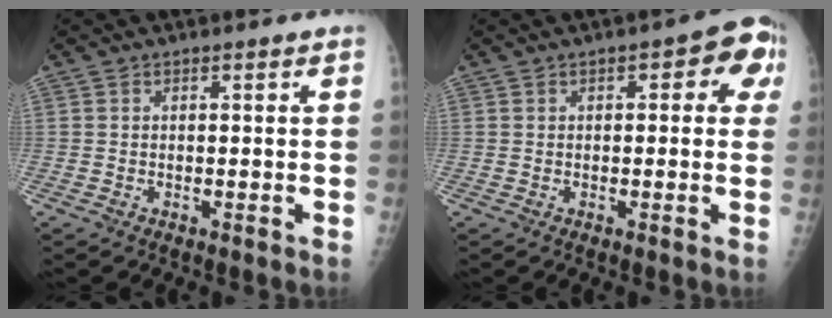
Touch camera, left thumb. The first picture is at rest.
{"total": 6.6, "force": [1.8, 3.1, 5.5], "torque": [-0.030, 0.013, 0.010]}